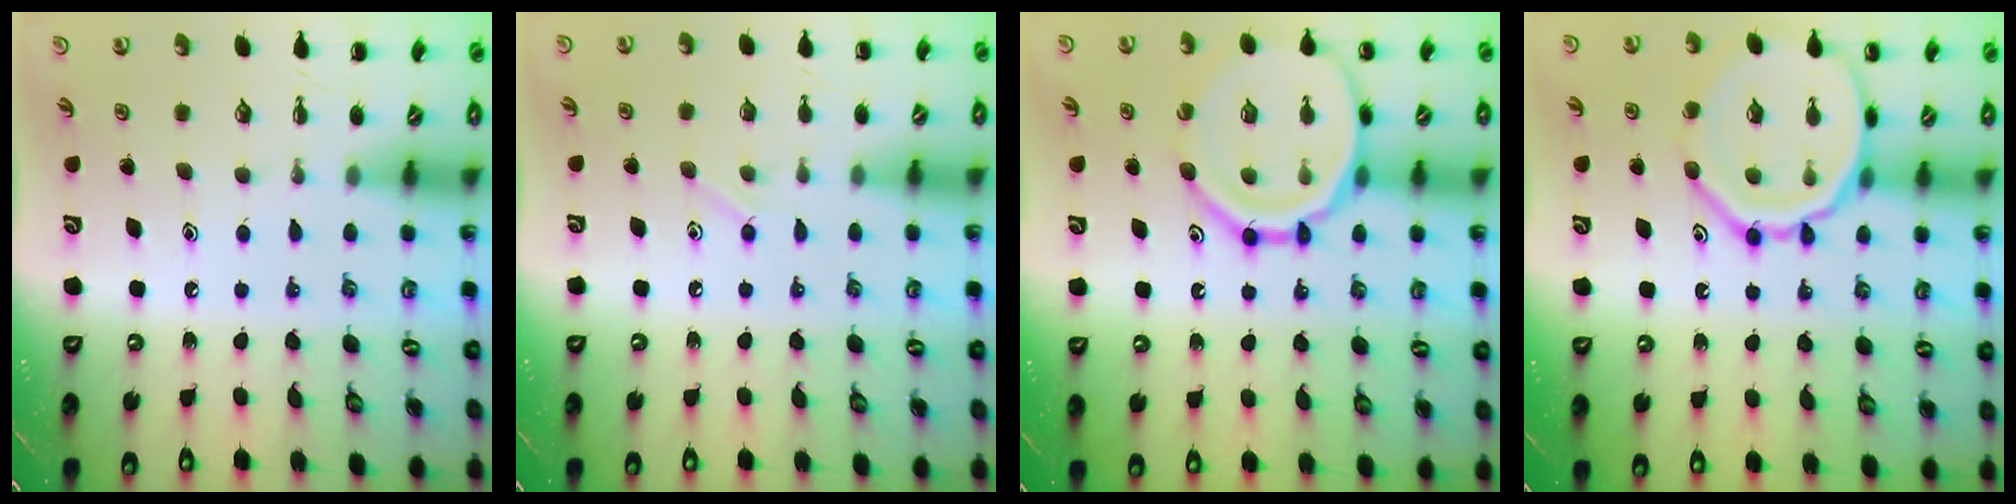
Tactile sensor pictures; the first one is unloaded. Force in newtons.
{"total": 4.2, "press": 4.1, "slide": 1.1}
{"total": 16.4, "press": 16.3, "slide": 2.5}
{"total": 15.4, "press": 15.4, "slide": 1.2}